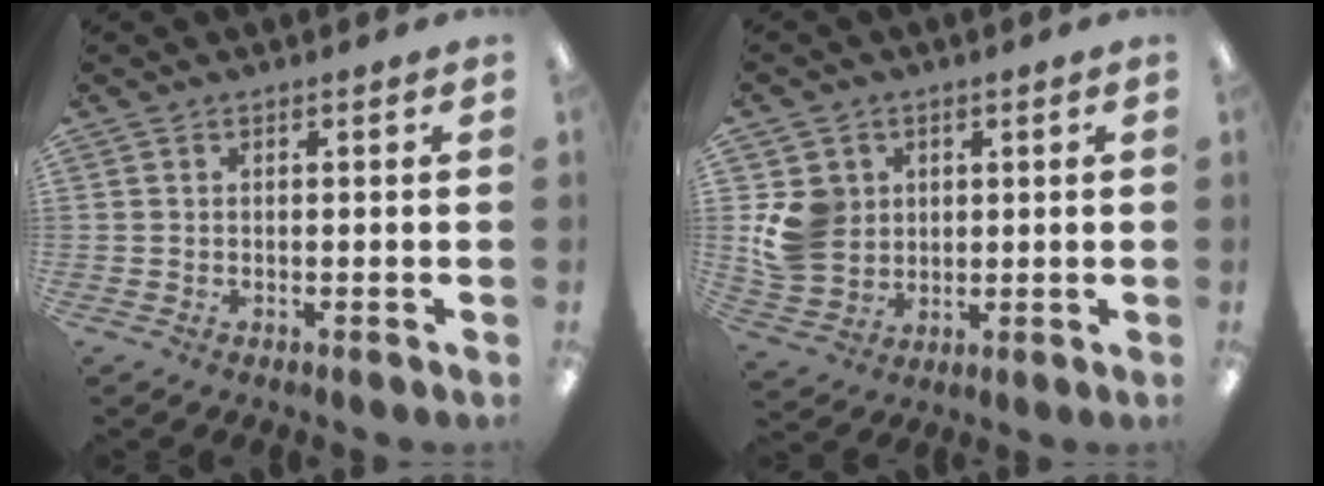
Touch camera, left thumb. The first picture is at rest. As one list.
[{"total": 9.0, "force": [1.9, 8.3, 2.8], "torque": [-0.069, 0.003, 0.042]}]